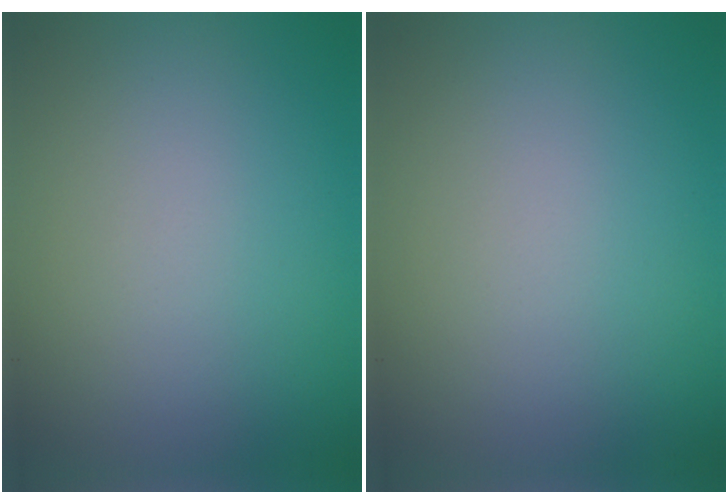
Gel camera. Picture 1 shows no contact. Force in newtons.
{"total": 0.0}